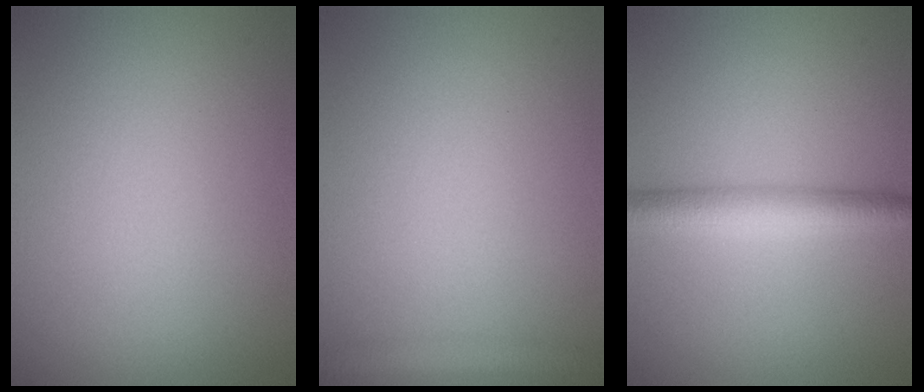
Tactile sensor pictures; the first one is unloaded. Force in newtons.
{"total": 2.1, "press": 2.1, "slide": 0.1}
{"total": 3.7, "press": 3.7, "slide": 0.0}